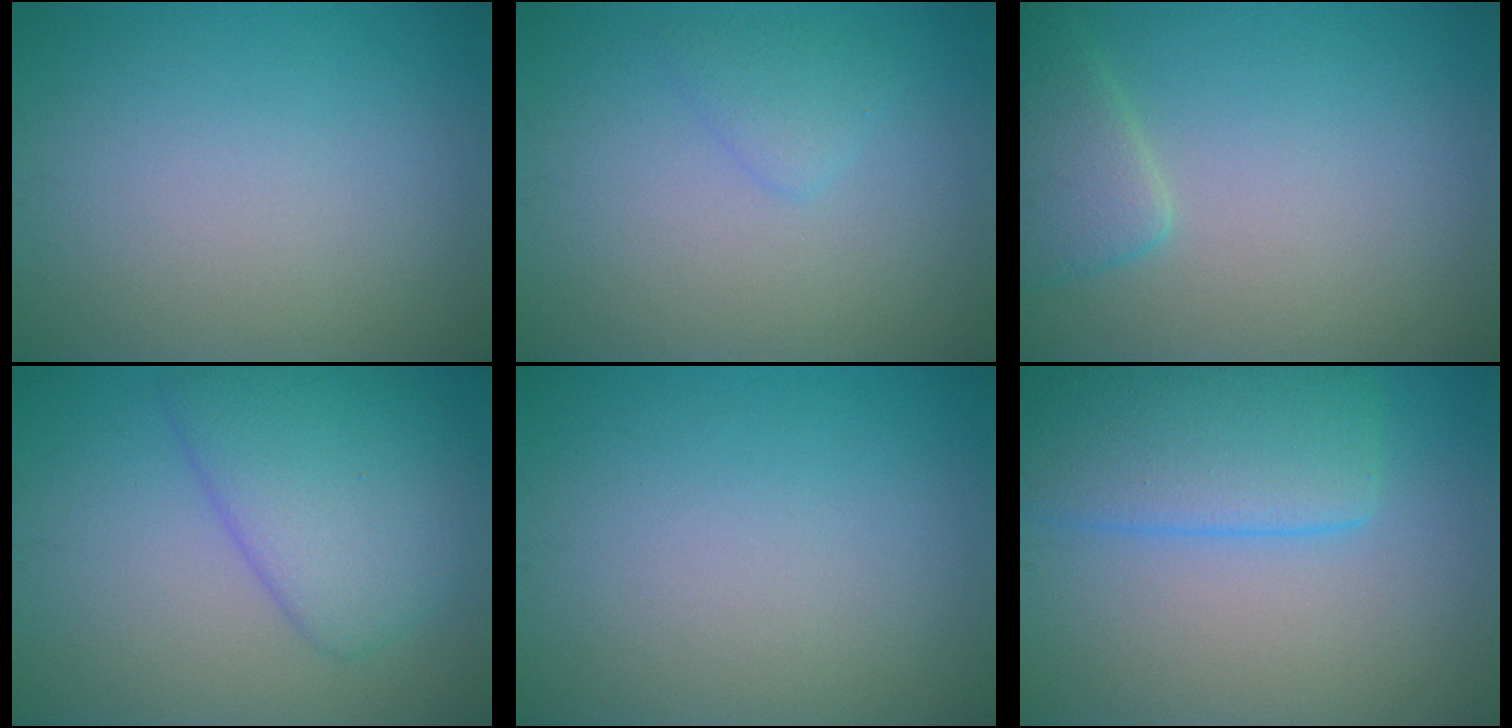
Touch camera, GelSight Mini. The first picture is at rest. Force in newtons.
{"total": 1.6, "press": 1.6, "slide": 0.1}
{"total": 3.0, "press": 3.0, "slide": 0.3}
{"total": 5.8, "press": 5.8, "slide": 0.4}
{"total": 0.0}
{"total": 6.5, "press": 6.5, "slide": 0.3}